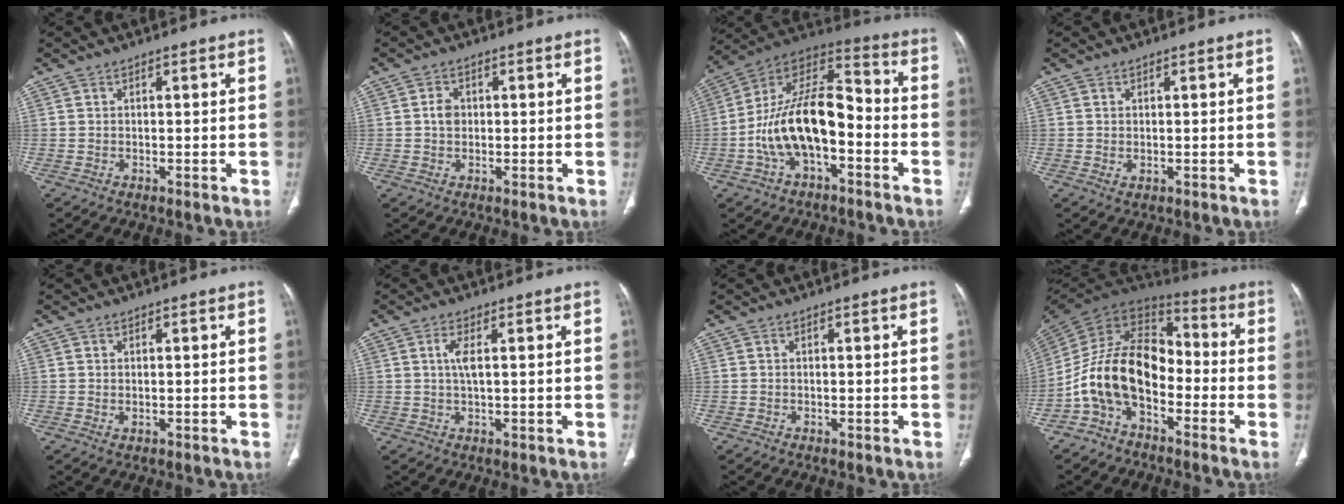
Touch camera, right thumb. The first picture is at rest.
{"total": 2.5, "force": [0.1, 2.1, 1.4], "torque": [-0.016, 0.006, 0.000]}
{"total": 18.0, "force": [-4.5, 9.2, 14.8], "torque": [-0.257, 0.060, -0.081]}
{"total": 1.0, "force": [0.0, 0.7, 0.7], "torque": [-0.012, -0.004, 0.003]}
{"total": 0.7, "force": [0.0, 0.5, 0.5], "torque": [-0.011, -0.002, 0.003]}
{"total": 3.3, "force": [0.7, 0.8, 3.1], "torque": [-0.071, -0.005, 0.013]}
{"total": 0.0}
{"total": 16.2, "force": [-5.0, 10.2, 11.5], "torque": [-0.198, 0.071, -0.104]}